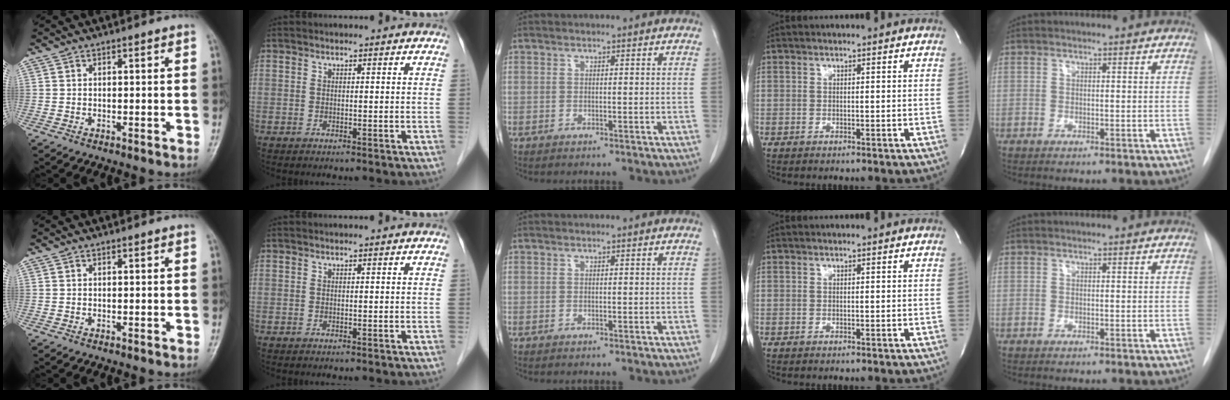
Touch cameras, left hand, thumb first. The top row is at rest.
{}